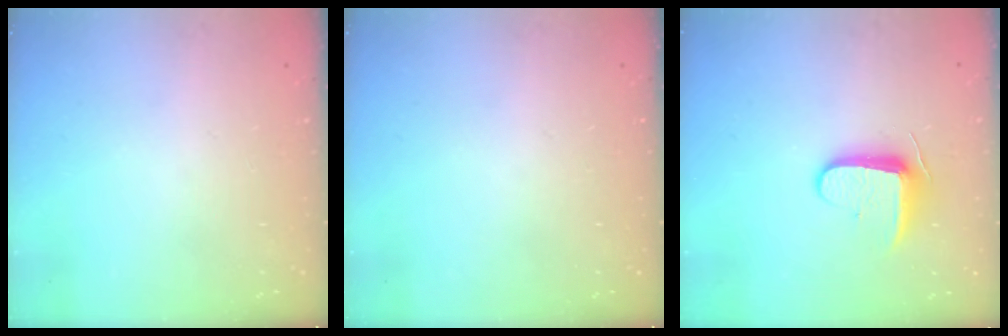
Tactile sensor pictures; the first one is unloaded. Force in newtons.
{"total": 0.0}
{"total": 8.9, "press": 8.9, "slide": 0.9}